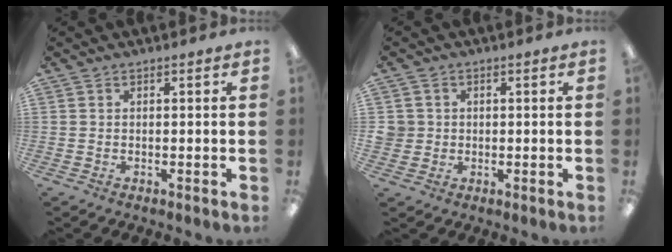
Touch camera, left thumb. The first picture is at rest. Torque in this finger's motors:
{"motor_torque": [-0.04, 0.04, 0.44, 0.13, 0.00]}